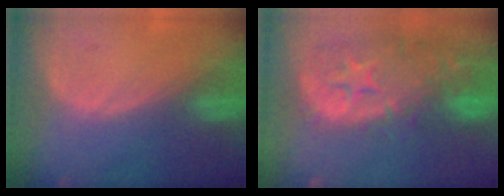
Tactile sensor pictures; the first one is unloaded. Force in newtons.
{"total": 14.1, "press": 11.4, "slide": 8.3}